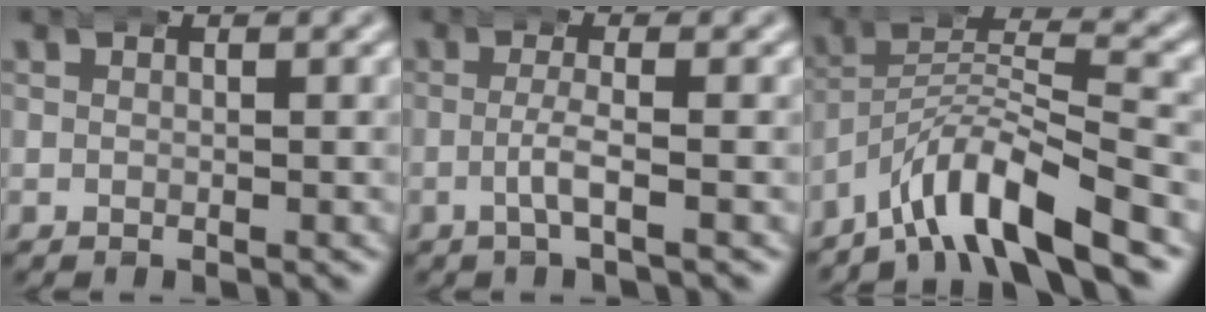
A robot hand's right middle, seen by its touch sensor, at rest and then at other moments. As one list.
[{"total": 2.2, "force": [-1.0, -0.2, 1.9], "torque": [-0.035, -0.001, -0.019]}, {"total": 8.3, "force": [-4.8, 3.8, 5.6], "torque": [-0.096, -0.017, -0.079]}]